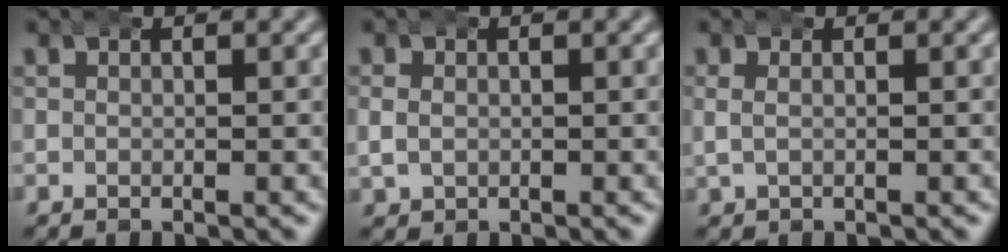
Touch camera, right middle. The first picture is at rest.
{"total": 1.7, "force": [0.0, 1.5, 0.7], "torque": [-0.020, -0.001, 0.004]}
{"total": 1.7, "force": [0.3, 1.1, 1.2], "torque": [-0.023, 0.008, 0.002]}